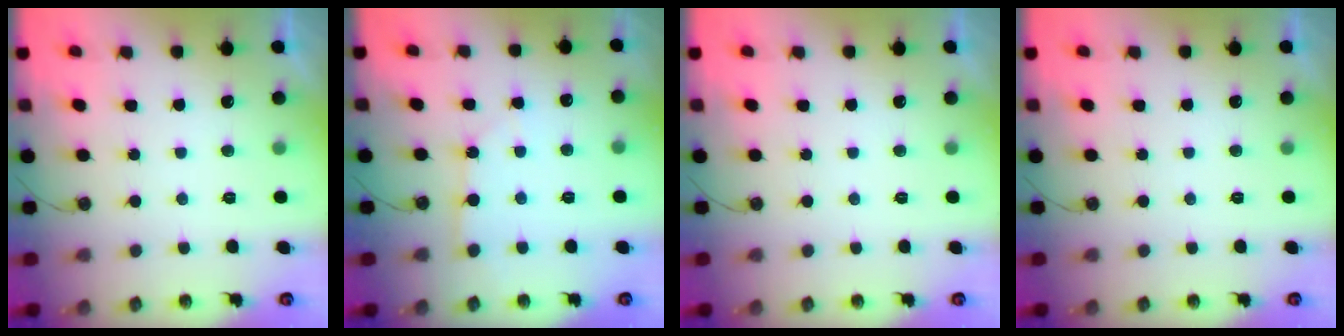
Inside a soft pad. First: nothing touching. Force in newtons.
{"total": 3.4, "press": 3.4, "slide": 0.4}
{"total": 0.0}
{"total": 0.0}